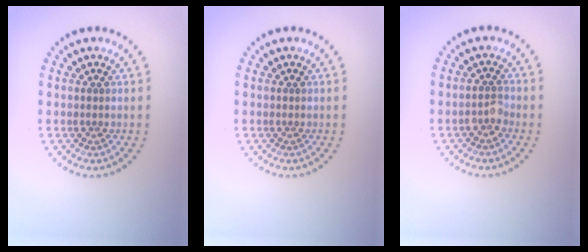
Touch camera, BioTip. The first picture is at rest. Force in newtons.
{"total": 0.0}
{"total": 1.5, "press": 1.3, "slide": 0.9}